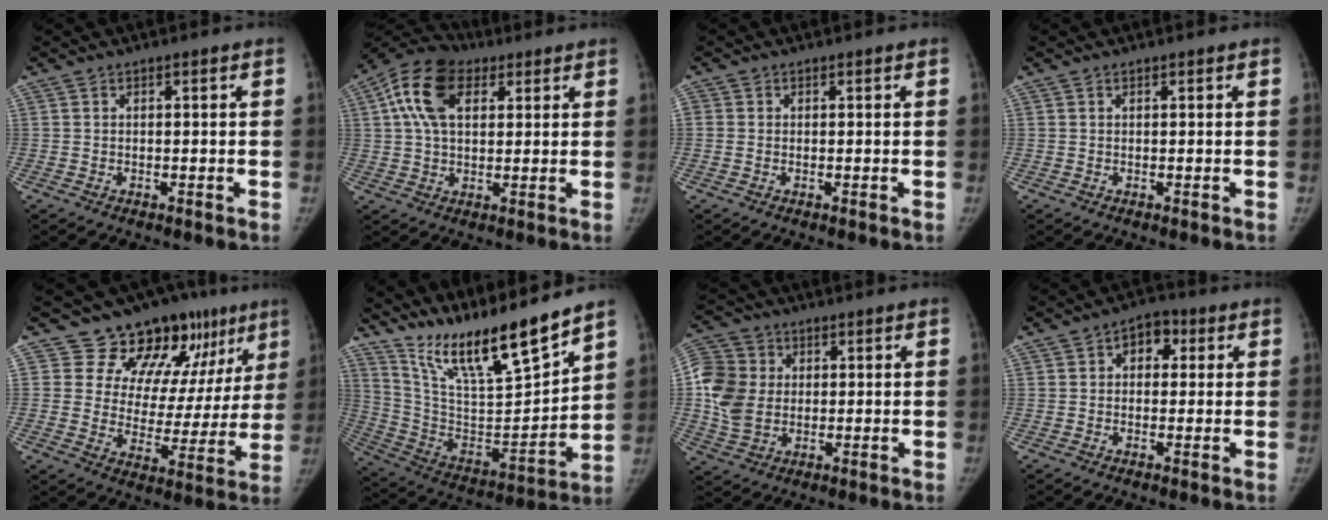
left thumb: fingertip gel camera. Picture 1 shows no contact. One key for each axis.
{"total": 12.2, "fx": 4.1, "fy": 7.9, "fz": 8.4, "tx": -0.147, "ty": 0.021, "tz": 0.063}
{"total": 0.9, "fx": -0.1, "fy": 0.8, "fz": 0.5, "tx": -0.007, "ty": 0.001, "tz": -0.002}
{"total": 0.0}
{"total": 17.2, "fx": 11.7, "fy": 9.8, "fz": 8.1, "tx": -0.034, "ty": -0.056, "tz": 0.153}
{"total": 20.1, "fx": 16.7, "fy": 2.4, "fz": 10.9, "tx": -0.161, "ty": -0.098, "tz": 0.306}
{"total": 11.4, "fx": 0.7, "fy": 9.5, "fz": 6.4, "tx": -0.121, "ty": 0.004, "tz": 0.010}
{"total": 5.1, "fx": 1.4, "fy": 3.7, "fz": 3.2, "tx": -0.014, "ty": 0.008, "tz": 0.009}